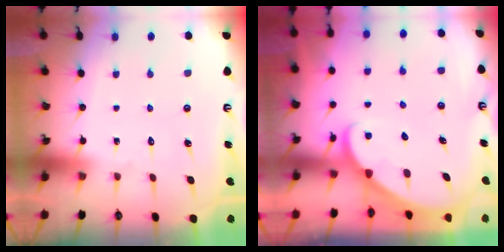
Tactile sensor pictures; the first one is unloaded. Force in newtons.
{"total": 2.6, "press": 2.6, "slide": 0.4}